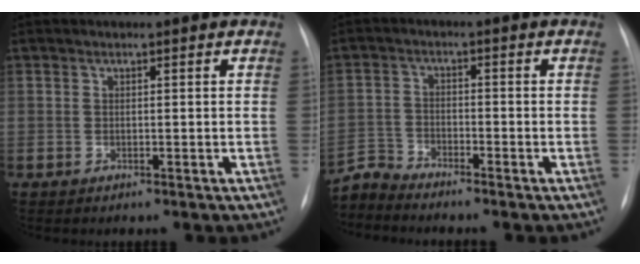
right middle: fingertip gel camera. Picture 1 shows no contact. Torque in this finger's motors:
{"motor_torque": [-0.23, -0.11, 0.01, -0.02]}